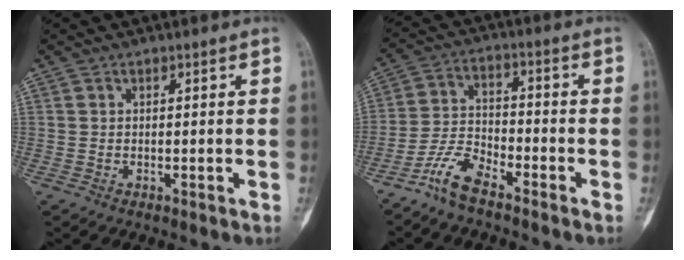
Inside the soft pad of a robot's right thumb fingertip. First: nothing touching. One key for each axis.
{"total": 7.5, "fx": -5.7, "fy": 2.5, "fz": 4.1, "tx": -0.090, "ty": 0.034, "tz": -0.120}